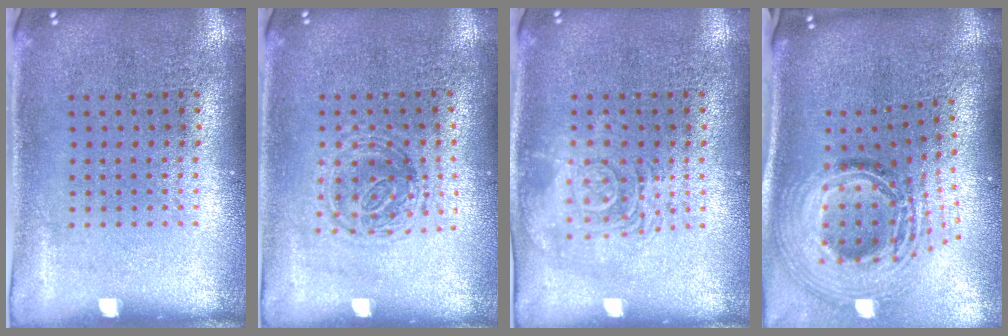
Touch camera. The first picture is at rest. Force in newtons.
{"total": 1.2, "press": 1.0, "slide": 0.6}
{"total": 2.7, "press": 2.7, "slide": 0.4}
{"total": 2.5, "press": 1.8, "slide": 1.8}